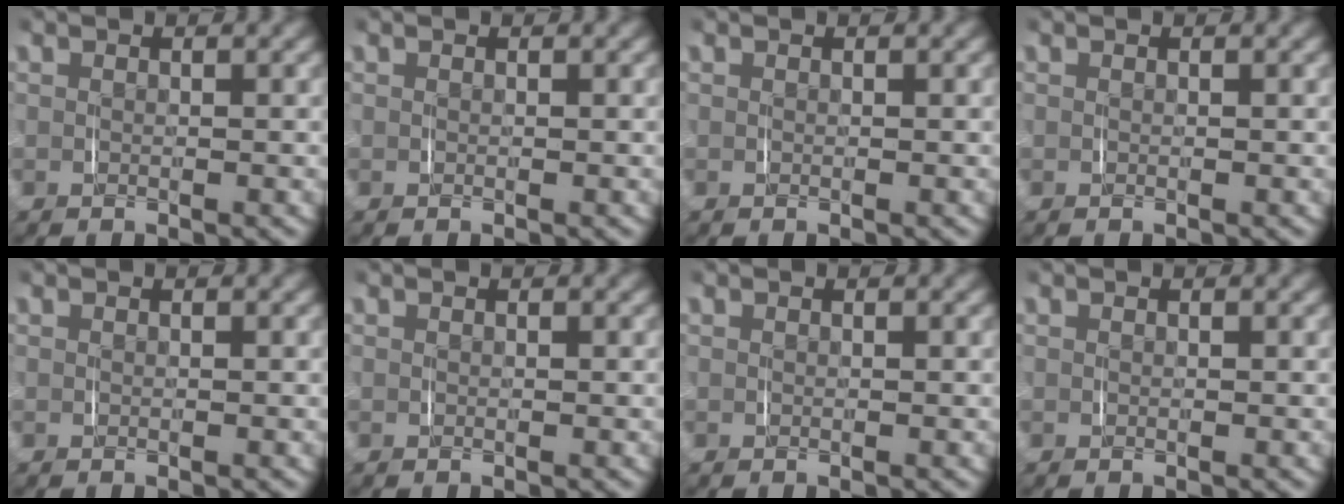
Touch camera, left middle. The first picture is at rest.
{"total": 0.0}
{"total": 0.0}
{"total": 0.0}
{"total": 0.0}
{"total": 0.0}
{"total": 0.0}
{"total": 0.0}